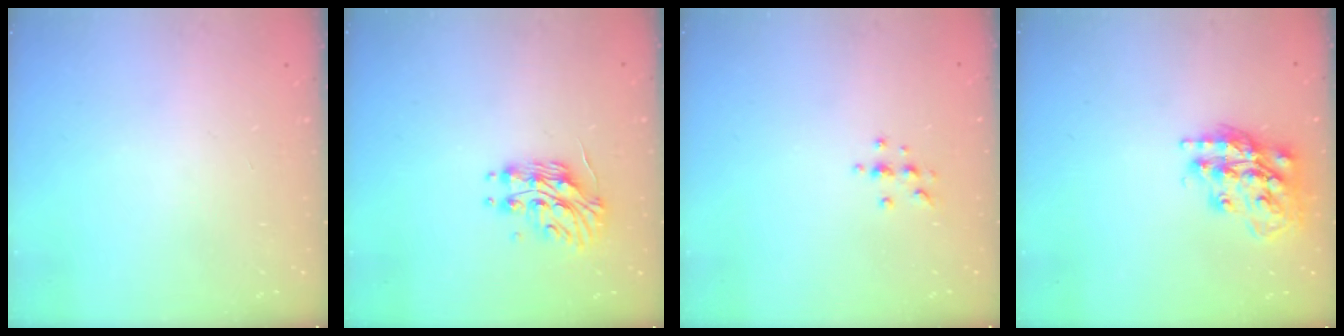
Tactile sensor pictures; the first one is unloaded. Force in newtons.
{"total": 11.0, "press": 11.0, "slide": 0.9}
{"total": 4.7, "press": 4.7, "slide": 0.6}
{"total": 16.6, "press": 16.5, "slide": 1.1}